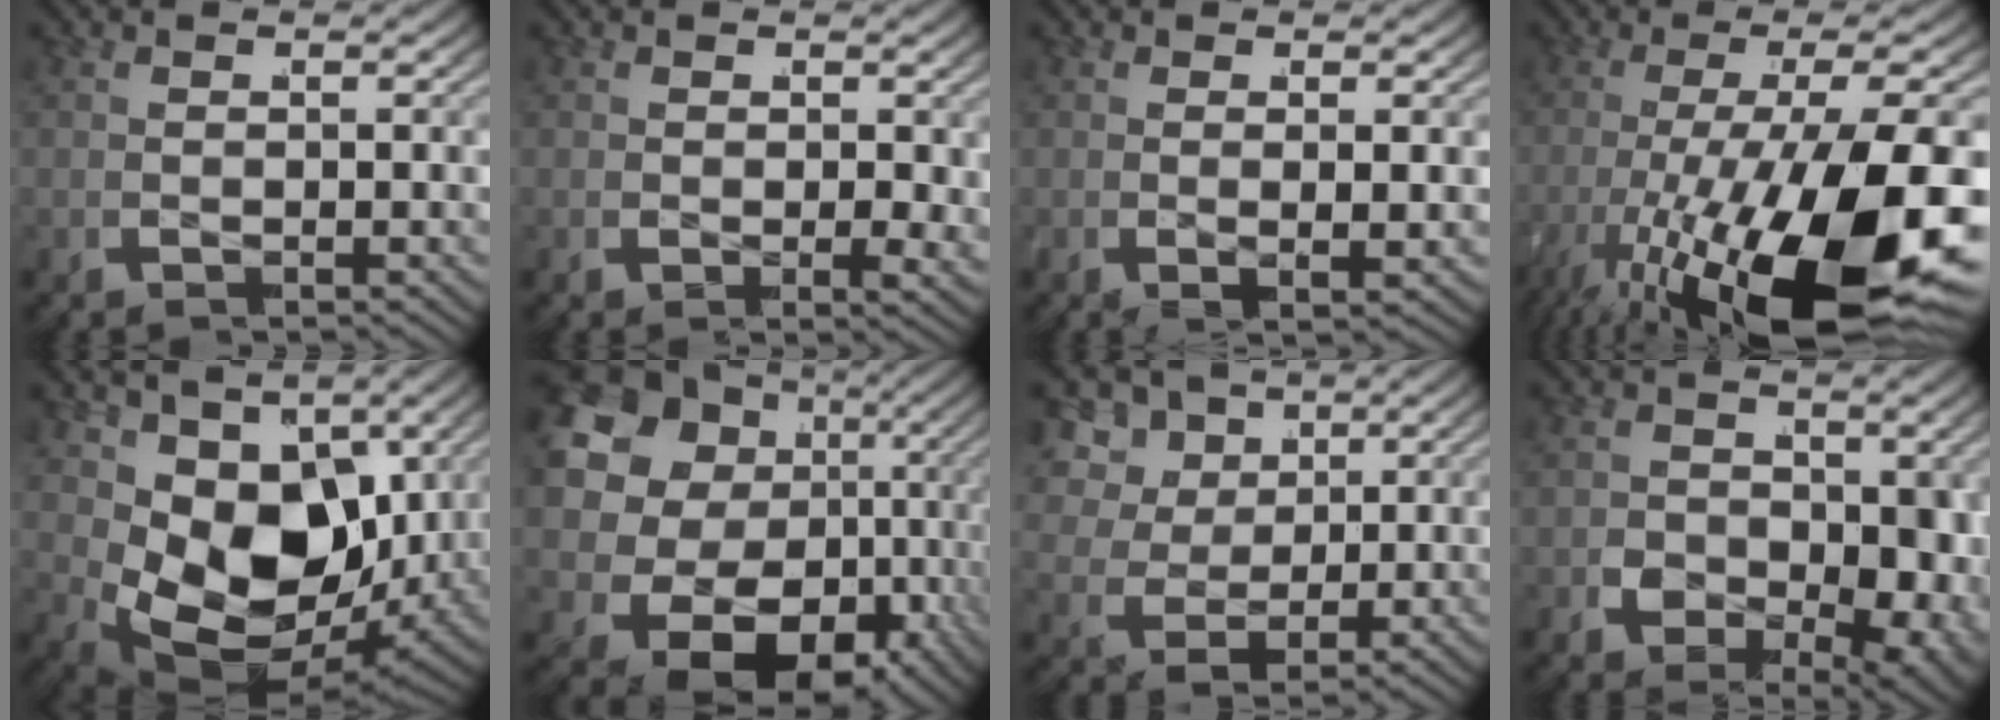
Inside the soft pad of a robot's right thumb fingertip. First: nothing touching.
{"total": 2.3, "force": [0.1, 1.5, 1.8], "torque": [-0.025, -0.015, 0.007]}
{"total": 1.6, "force": [0.0, 0.6, 1.5], "torque": [-0.031, -0.002, -0.002]}
{"total": 16.1, "force": [-4.7, 6.9, 13.8], "torque": [-0.254, -0.031, -0.048]}
{"total": 16.5, "force": [-1.3, 11.2, 12.0], "torque": [-0.247, -0.065, 0.009]}
{"total": 21.4, "force": [-0.7, 15.9, 14.2], "torque": [-0.303, -0.031, -0.003]}
{"total": 10.2, "force": [2.7, 8.5, 4.9], "torque": [-0.124, -0.006, 0.032]}
{"total": 9.0, "force": [-1.5, 6.3, 6.2], "torque": [-0.118, -0.052, 0.002]}